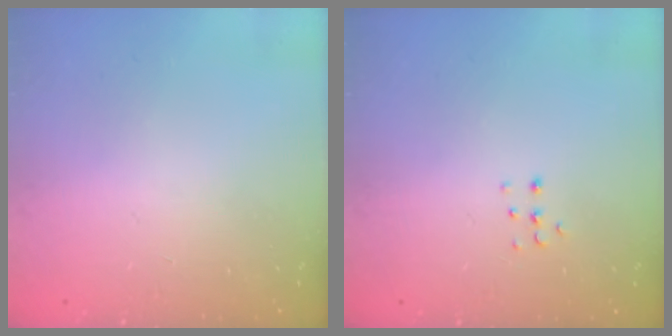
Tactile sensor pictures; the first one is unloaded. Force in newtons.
{"total": 3.8, "press": 3.8, "slide": 0.6}